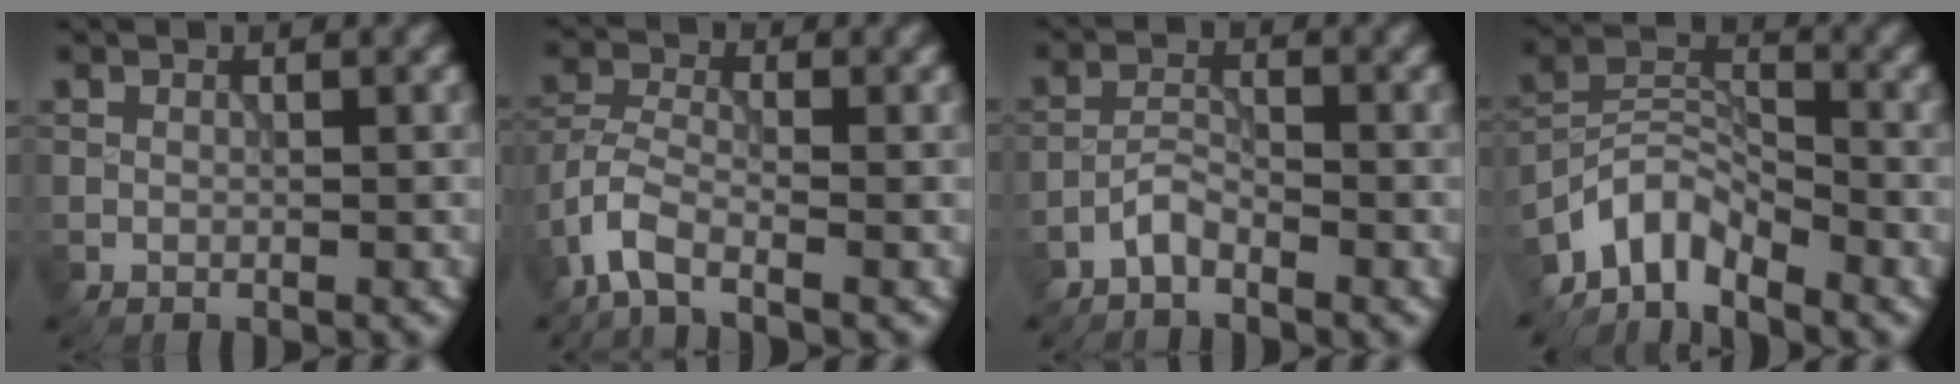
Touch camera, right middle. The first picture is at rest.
{"total": 3.7, "force": [-2.5, 1.2, 2.4], "torque": [-0.052, 0.000, -0.067]}
{"total": 1.8, "force": [-1.6, 0.5, 0.8], "torque": [-0.017, 0.008, -0.036]}
{"total": 4.8, "force": [-4.1, 1.8, 1.7], "torque": [-0.019, 0.004, -0.093]}